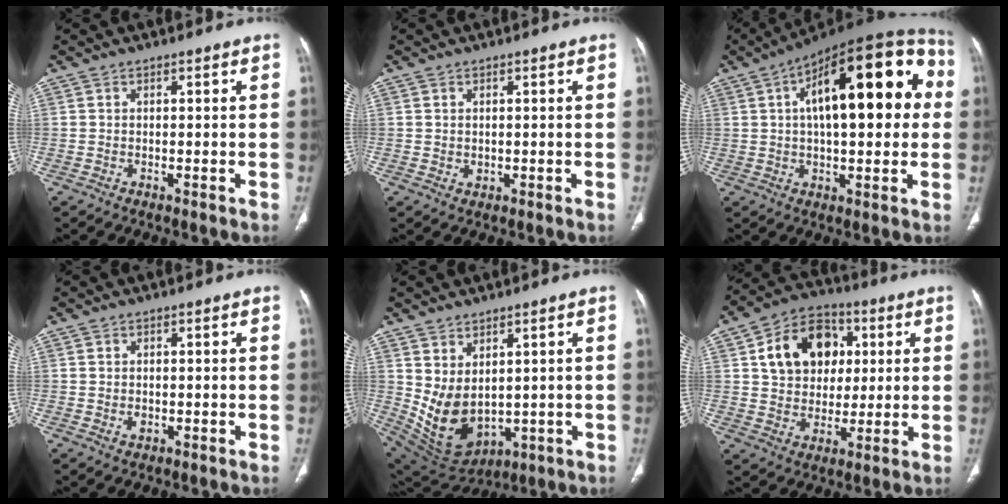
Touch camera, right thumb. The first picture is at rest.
{"total": 1.0, "force": [0.2, 0.8, 0.5], "torque": [-0.008, -0.002, 0.007]}
{"total": 25.5, "force": [4.7, 10.9, 22.6], "torque": [-0.303, 0.037, 0.059]}
{"total": 1.5, "force": [-0.1, 1.1, 0.9], "torque": [-0.012, 0.000, 0.001]}
{"total": 10.7, "force": [1.3, 7.1, 7.9], "torque": [-0.128, -0.022, 0.063]}
{"total": 15.1, "force": [4.1, 11.5, 8.8], "torque": [-0.111, 0.005, 0.065]}